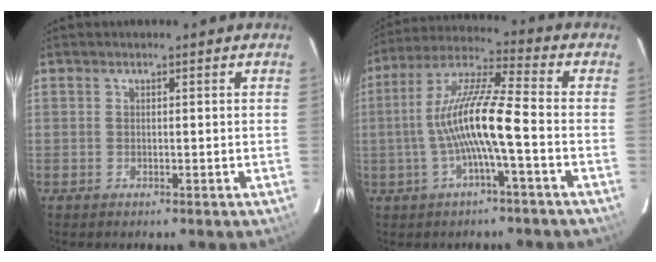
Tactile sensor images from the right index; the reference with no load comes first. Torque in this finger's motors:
{"motor_torque": [1.48, -0.66, 1.05, 0.21]}